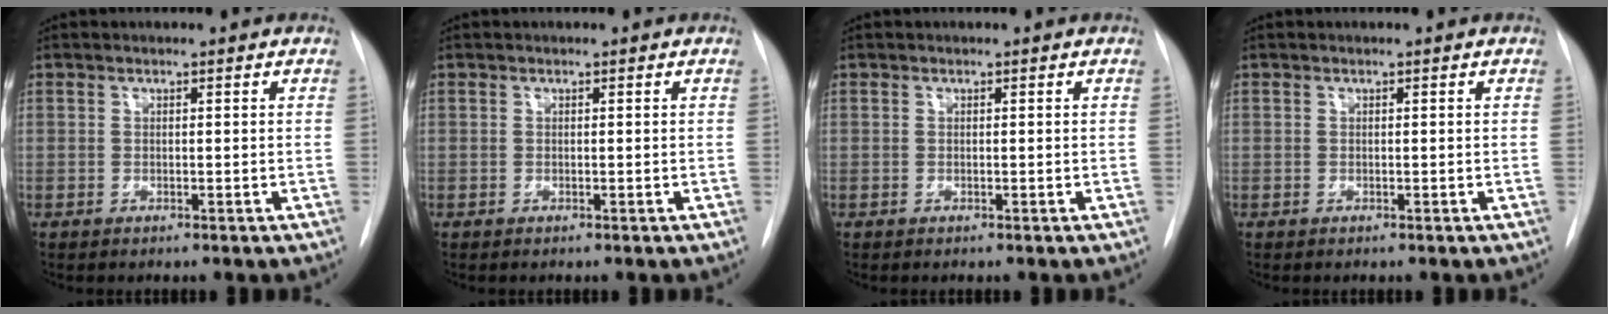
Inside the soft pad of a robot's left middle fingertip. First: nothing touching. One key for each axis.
{"total": 0.0}
{"total": 0.0}
{"total": 0.0}